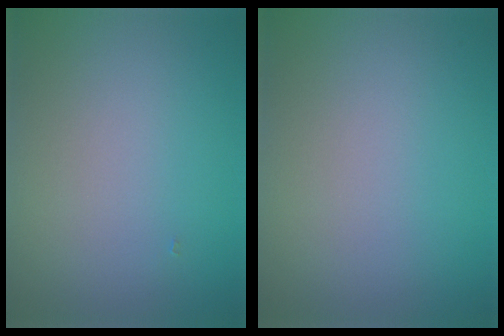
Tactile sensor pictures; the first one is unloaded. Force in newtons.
{"total": 0.0}